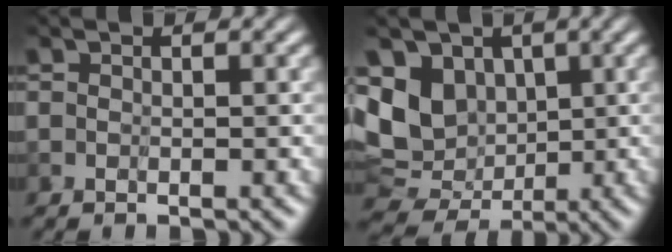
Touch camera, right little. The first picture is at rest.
{"total": 8.4, "force": [1.5, 7.0, 4.3], "torque": [-0.098, 0.000, 0.024]}